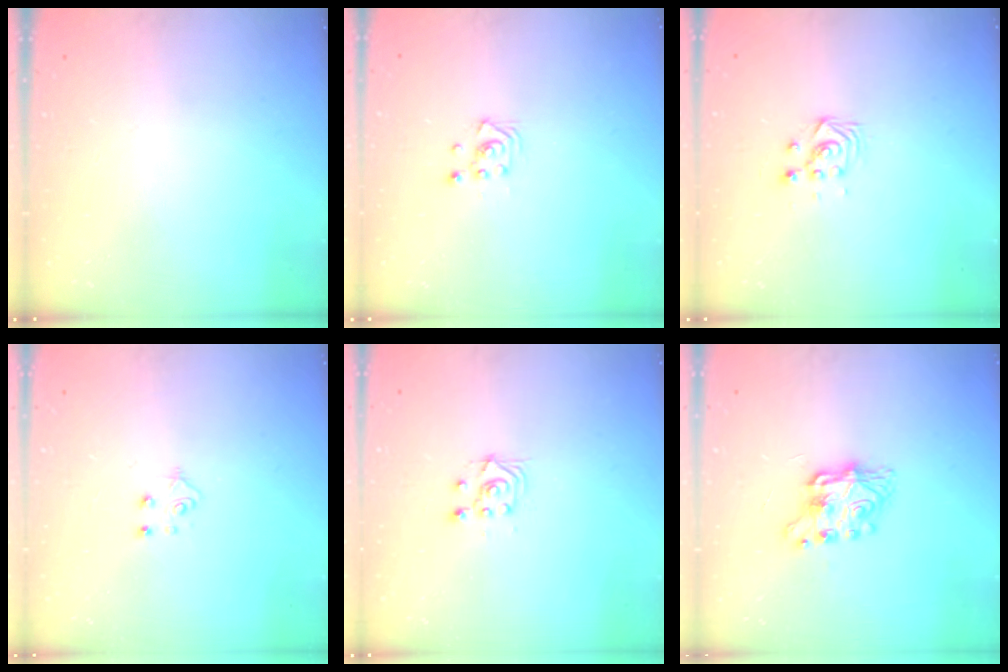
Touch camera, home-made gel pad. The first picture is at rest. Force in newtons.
{"total": 2.9, "press": 2.8, "slide": 0.3}
{"total": 3.5, "press": 3.5, "slide": 0.4}
{"total": 4.9, "press": 4.8, "slide": 0.5}
{"total": 5.0, "press": 5.0, "slide": 0.8}
{"total": 7.9, "press": 7.9, "slide": 0.3}